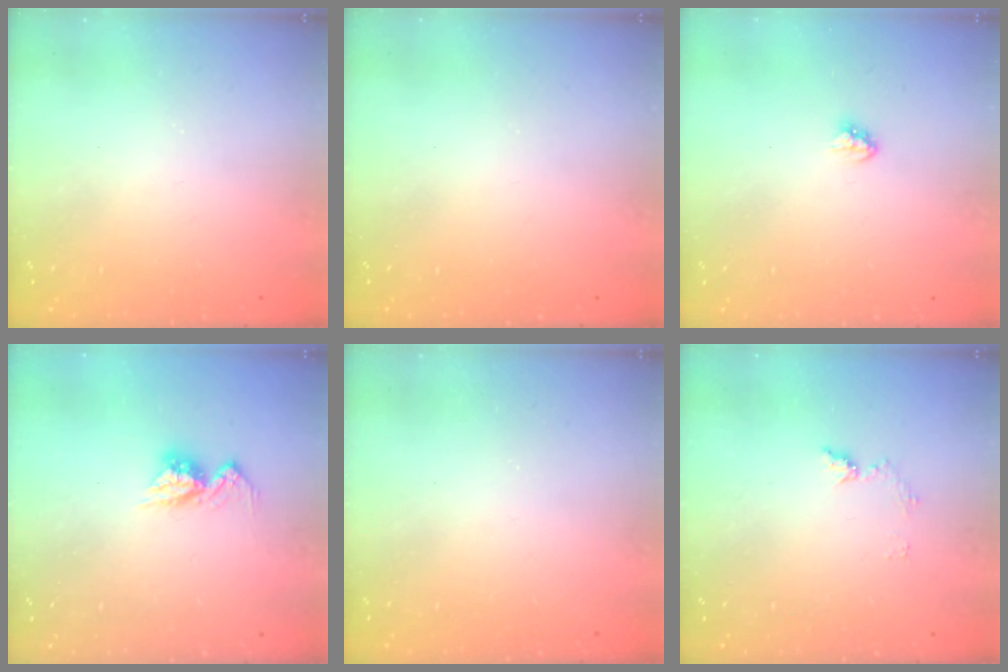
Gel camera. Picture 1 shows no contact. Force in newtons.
{"total": 0.0}
{"total": 2.9, "press": 2.9, "slide": 0.2}
{"total": 8.1, "press": 8.1, "slide": 0.8}
{"total": 0.0}
{"total": 6.4, "press": 6.4, "slide": 0.7}